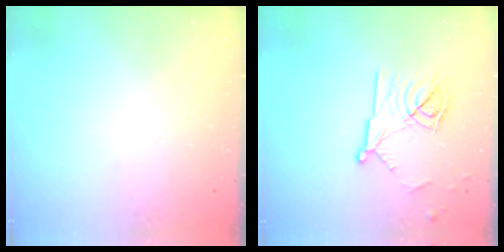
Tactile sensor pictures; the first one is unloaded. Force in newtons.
{"total": 13.5, "press": 13.5, "slide": 0.2}